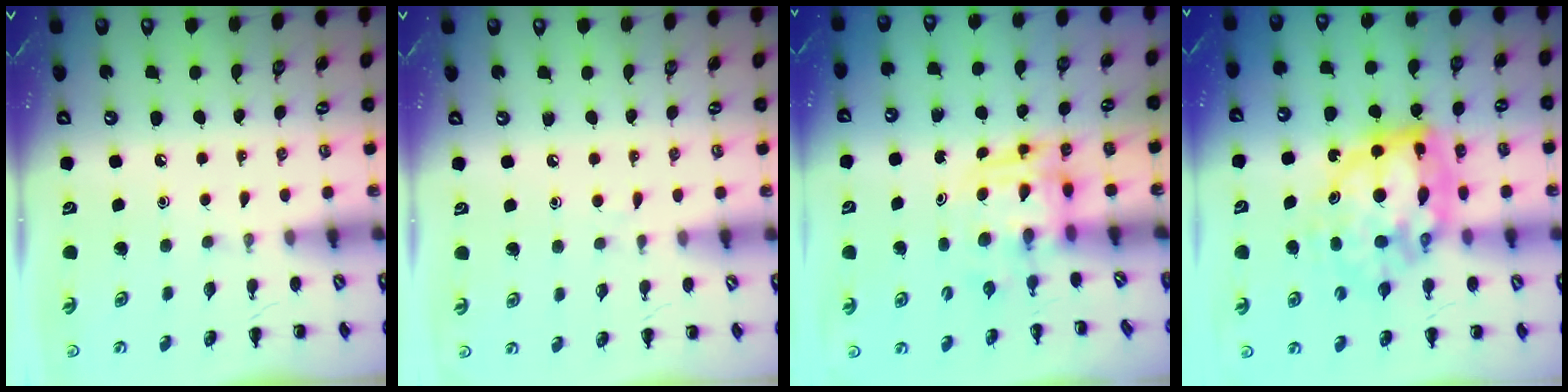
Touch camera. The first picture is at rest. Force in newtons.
{"total": 2.9, "press": 2.7, "slide": 1.0}
{"total": 3.8, "press": 3.7, "slide": 0.7}
{"total": 14.9, "press": 14.4, "slide": 3.8}